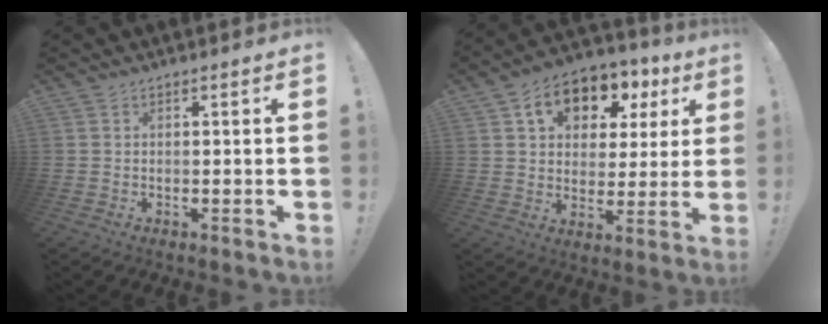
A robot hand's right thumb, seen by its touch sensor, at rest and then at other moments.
{"total": 12.5, "force": [6.2, 8.7, 6.6], "torque": [-0.095, -0.032, 0.110]}